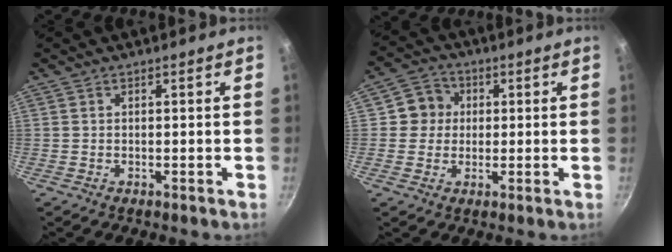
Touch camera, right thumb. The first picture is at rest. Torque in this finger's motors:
{"motor_torque": [-0.24, 0.23, 0.26, 0.25, 0.01]}